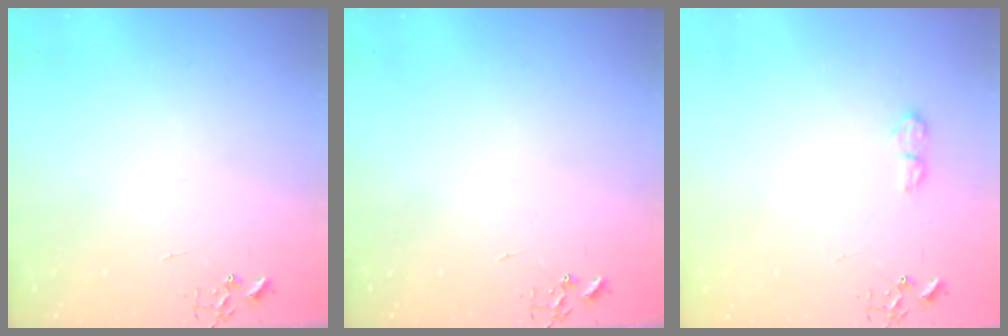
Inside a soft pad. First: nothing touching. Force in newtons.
{"total": 0.0}
{"total": 7.0, "press": 7.0, "slide": 0.8}